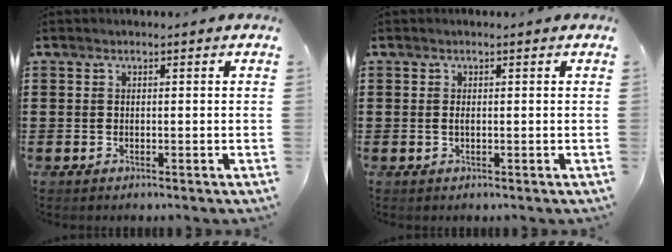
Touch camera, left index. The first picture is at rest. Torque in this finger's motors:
{"motor_torque": [0.26, 0.29, 0.18, 0.01]}